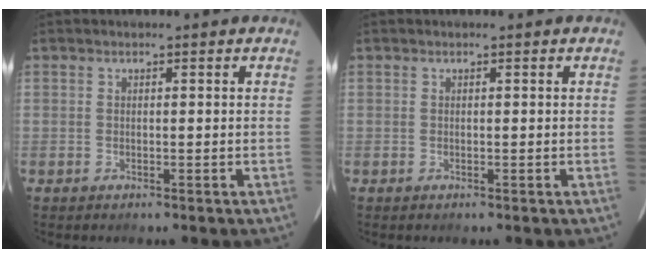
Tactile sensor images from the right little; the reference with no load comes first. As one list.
[{"total": 0.0}]